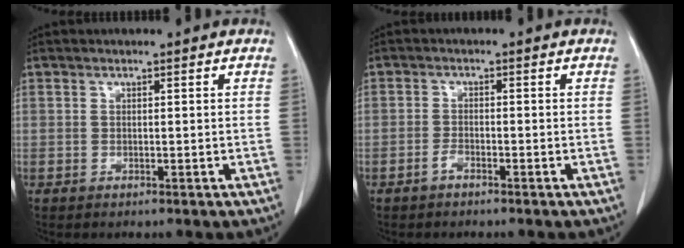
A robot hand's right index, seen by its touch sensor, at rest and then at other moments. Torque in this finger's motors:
{"motor_torque": [0.07, -0.01, -0.02, 0.02]}